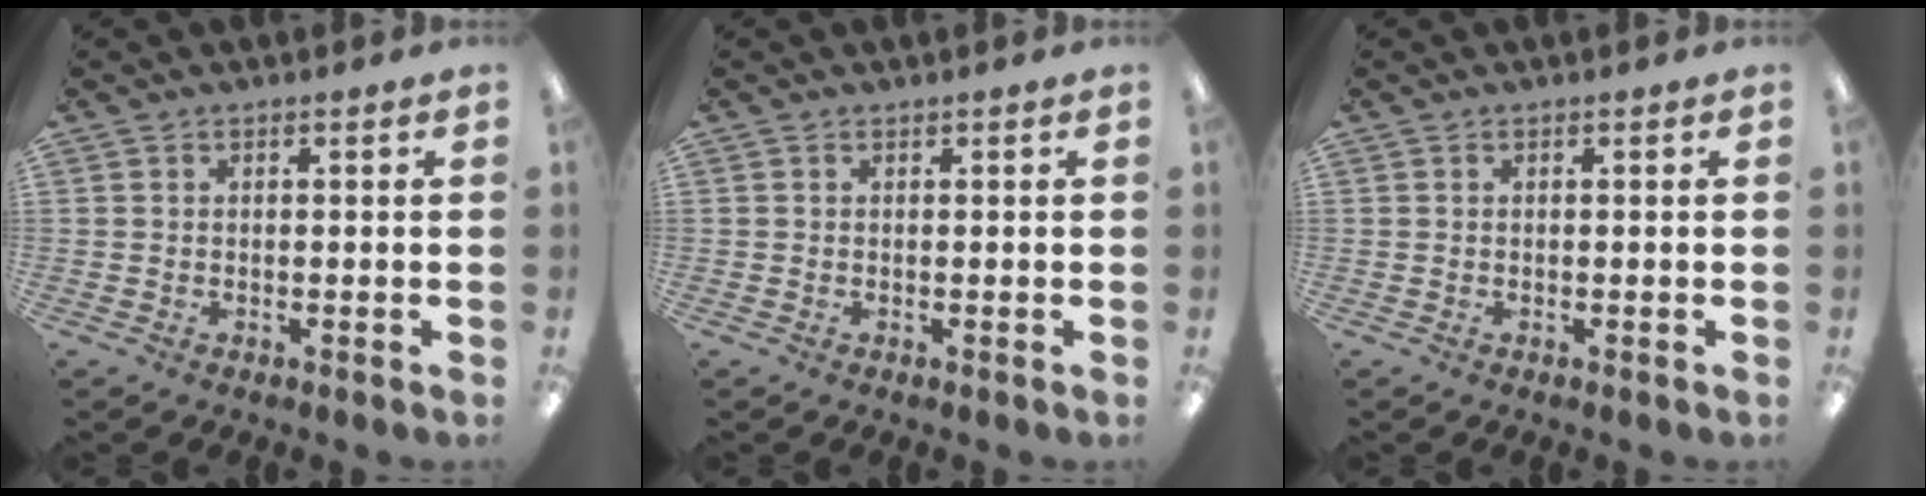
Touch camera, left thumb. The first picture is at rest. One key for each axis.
{"total": 0.0}
{"total": 0.0}